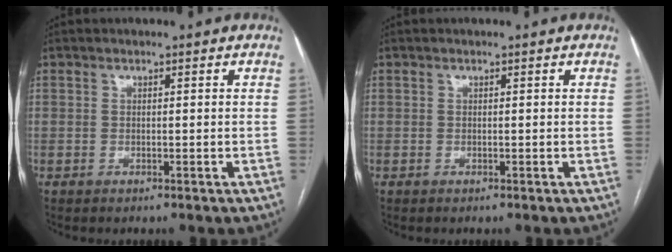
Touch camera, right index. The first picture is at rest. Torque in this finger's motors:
{"motor_torque": [0.02, -0.09, 0.00, 0.01]}